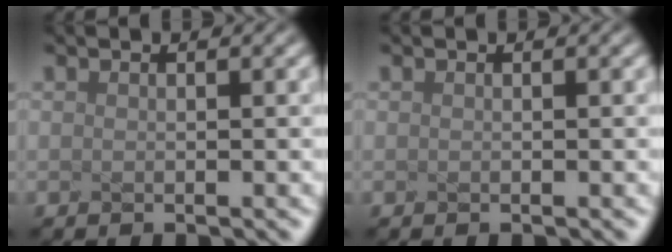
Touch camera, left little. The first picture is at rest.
{"total": 0.0}